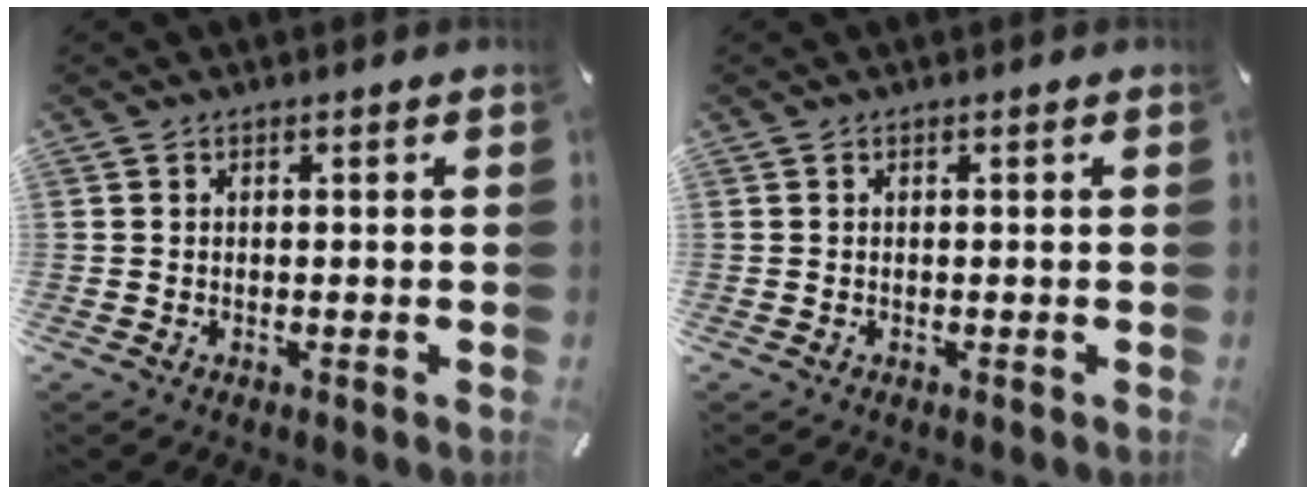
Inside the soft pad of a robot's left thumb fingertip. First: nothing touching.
{"total": 0.0}